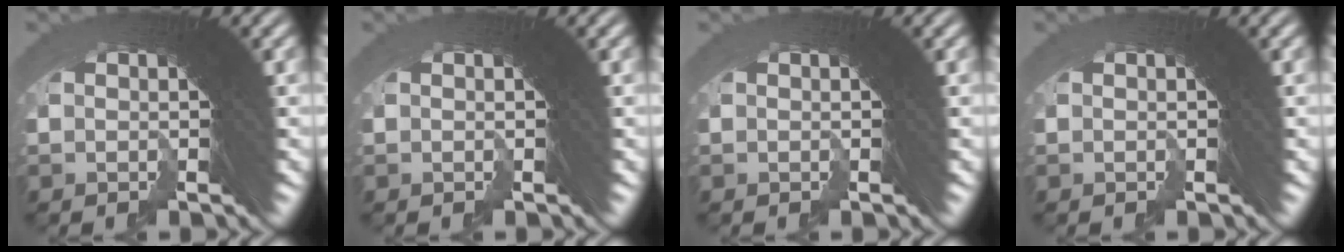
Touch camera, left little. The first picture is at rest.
{"total": 0.0}
{"total": 0.0}
{"total": 0.0}